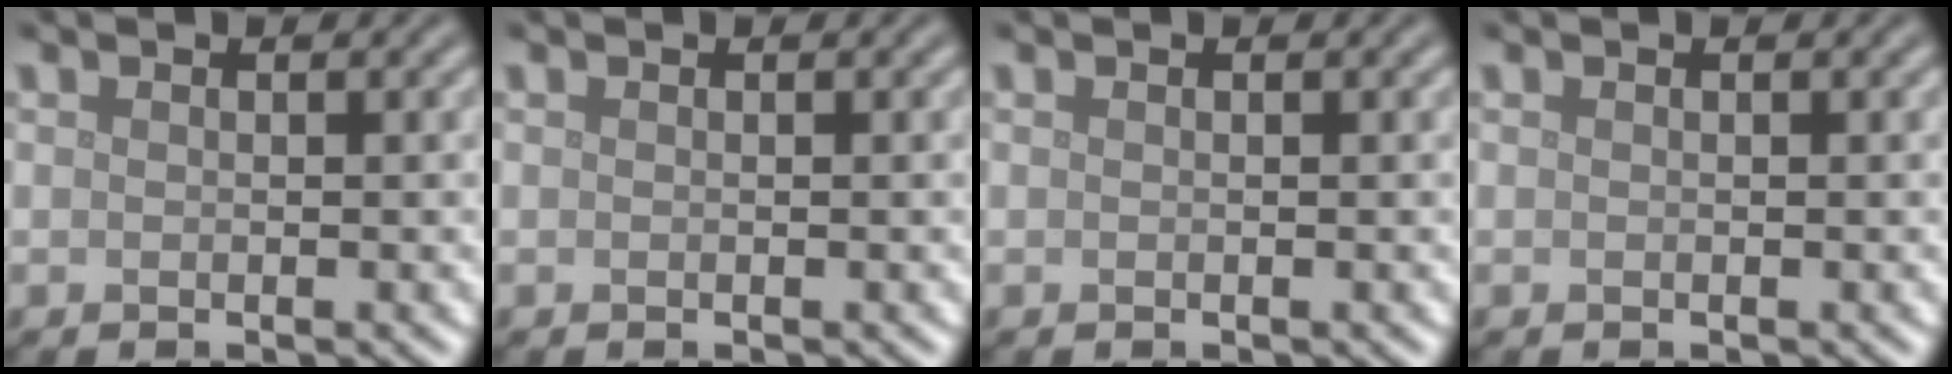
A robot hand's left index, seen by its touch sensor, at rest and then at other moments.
{"total": 0.0}
{"total": 0.0}
{"total": 0.0}